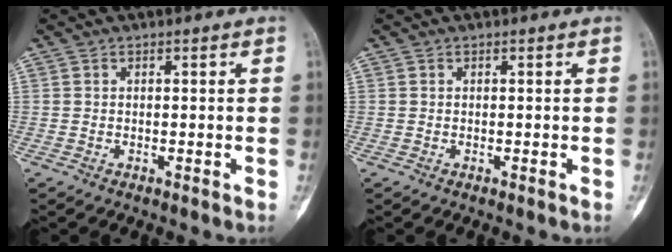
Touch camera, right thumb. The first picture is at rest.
{"total": 0.0}